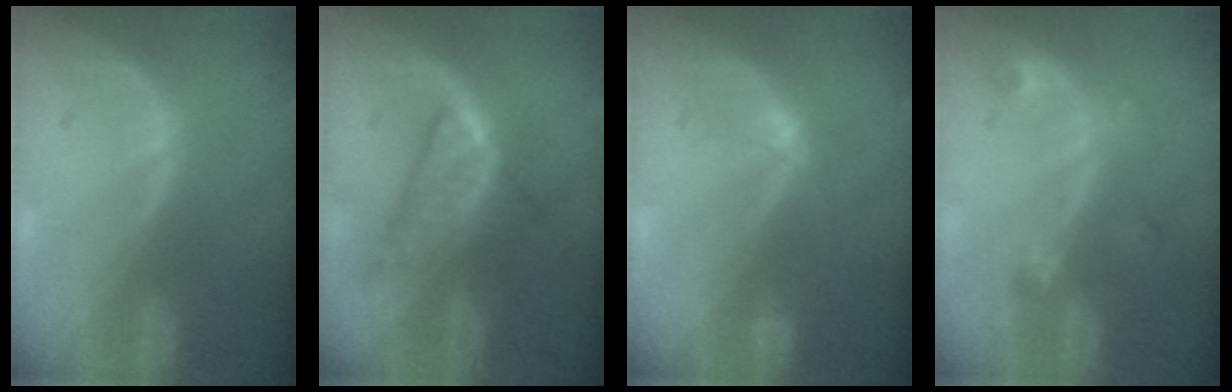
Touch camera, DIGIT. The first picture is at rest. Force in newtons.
{"total": 6.5, "press": 5.8, "slide": 2.9}
{"total": 2.1, "press": 2.1, "slide": 0.2}
{"total": 2.8, "press": 2.7, "slide": 0.7}